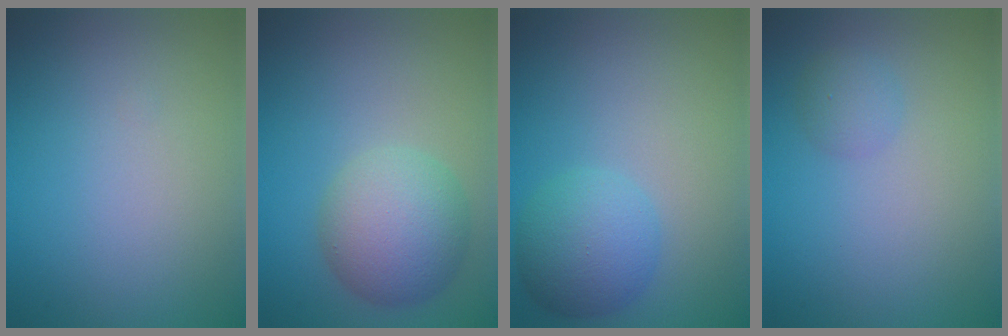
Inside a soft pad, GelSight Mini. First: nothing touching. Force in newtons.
{"total": 6.0, "press": 6.0, "slide": 0.3}
{"total": 4.3, "press": 4.3, "slide": 0.2}
{"total": 1.5, "press": 1.5, "slide": 0.0}